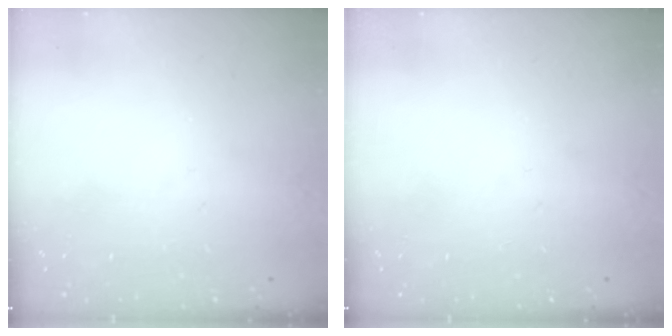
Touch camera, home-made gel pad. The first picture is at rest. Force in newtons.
{"total": 0.0}